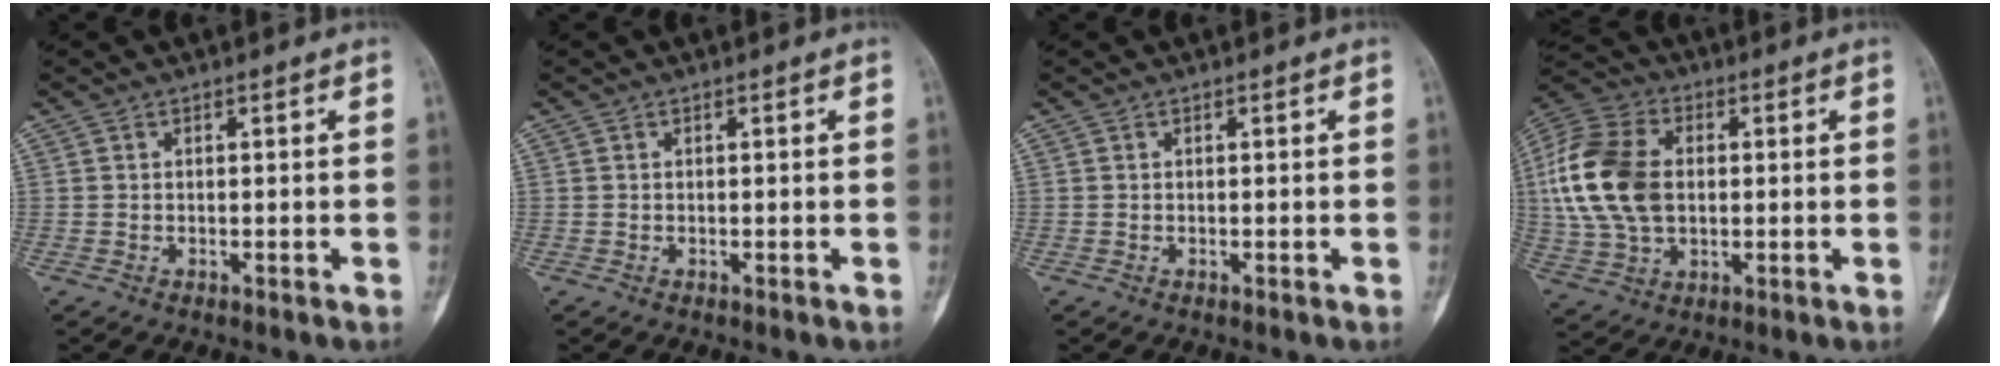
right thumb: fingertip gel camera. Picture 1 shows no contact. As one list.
[{"total": 0.0}, {"total": 0.0}, {"total": 17.8, "force": [1.4, 11.9, 13.2], "torque": [-0.270, 0.013, 0.027]}]